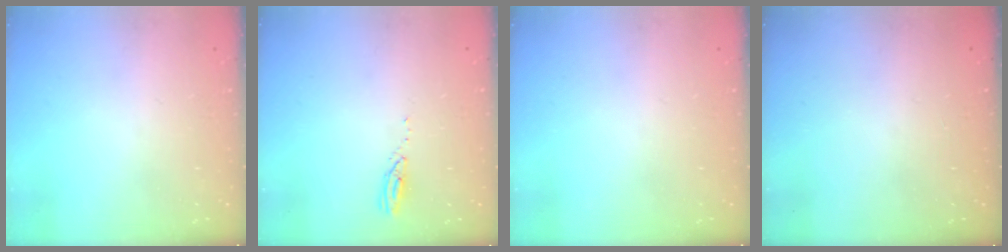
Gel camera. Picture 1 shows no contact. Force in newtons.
{"total": 3.0, "press": 3.0, "slide": 0.1}
{"total": 0.0}
{"total": 0.0}